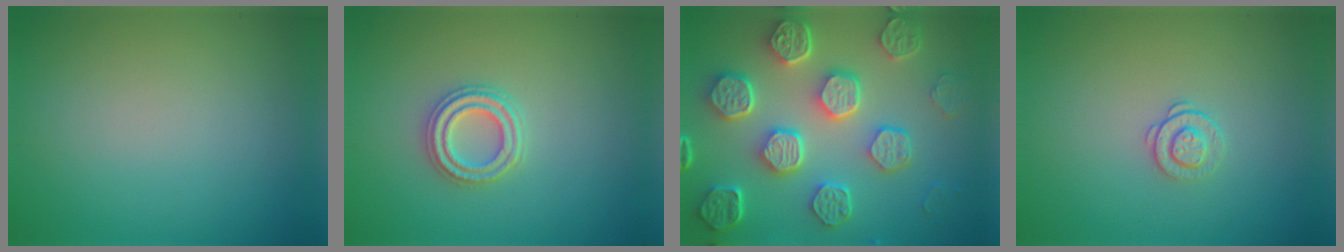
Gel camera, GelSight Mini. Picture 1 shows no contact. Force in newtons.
{"total": 2.7, "press": 2.5, "slide": 0.9}
{"total": 8.5, "press": 6.5, "slide": 5.5}
{"total": 1.4, "press": 0.9, "slide": 1.0}